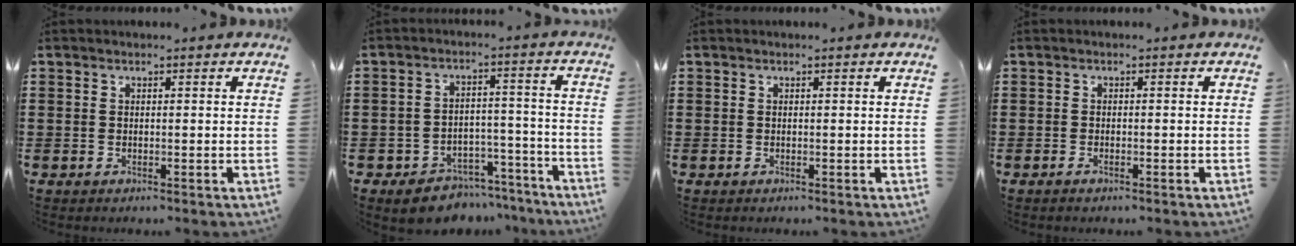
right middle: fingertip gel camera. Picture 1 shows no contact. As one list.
[{"total": 6.7, "force": [-6.3, 2.1, 0.9], "torque": [-0.007, 0.032, -0.122]}, {"total": 0.0}, {"total": 0.6, "force": [-0.4, 0.1, 0.4], "torque": [-0.010, -0.004, -0.007]}]